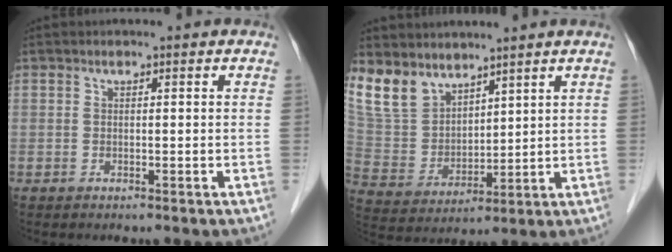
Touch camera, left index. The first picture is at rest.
{"total": 11.1, "force": [8.9, 5.9, 3.1], "torque": [-0.074, 0.003, 0.198]}